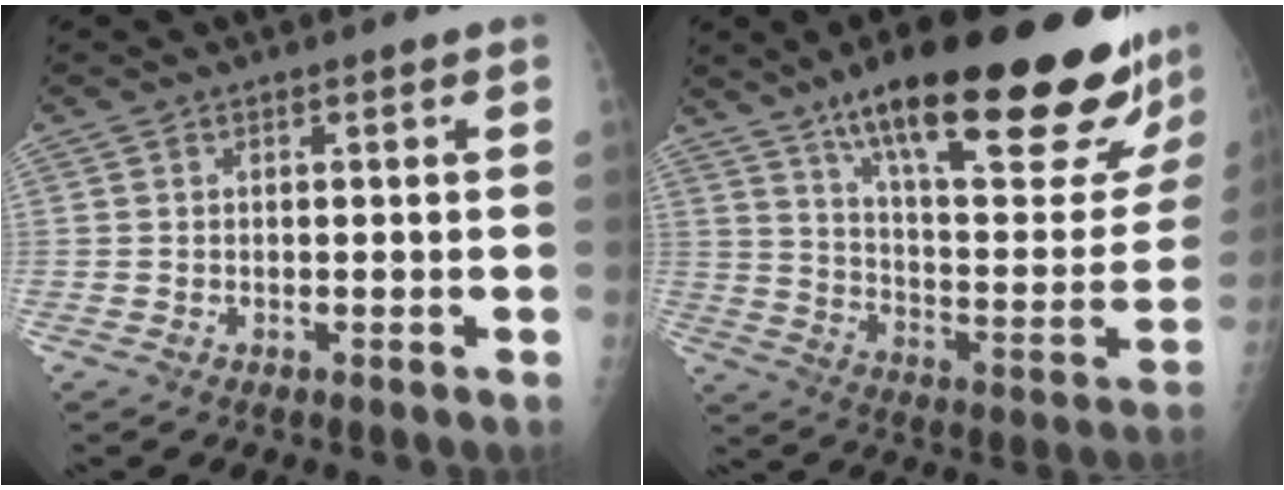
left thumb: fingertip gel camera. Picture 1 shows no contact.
{"total": 32.6, "force": [21.0, 7.2, 23.9], "torque": [-0.298, -0.065, 0.319]}